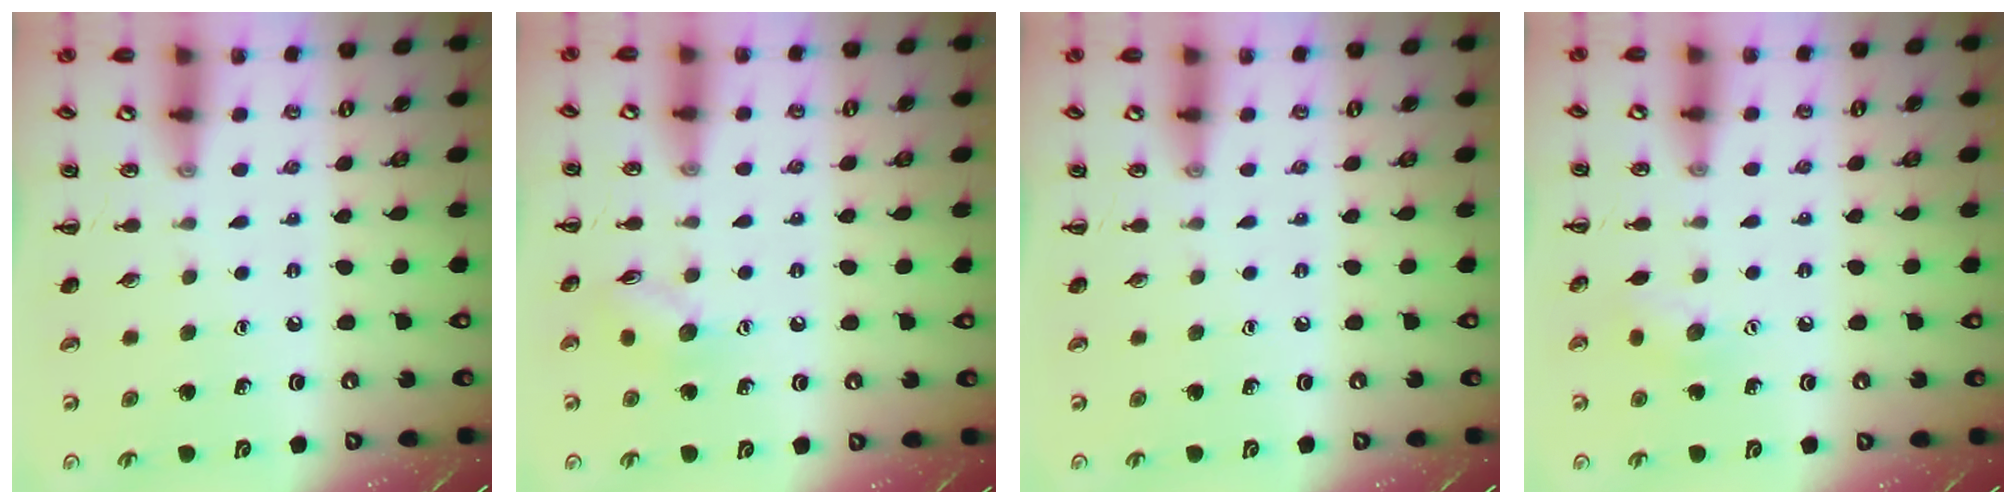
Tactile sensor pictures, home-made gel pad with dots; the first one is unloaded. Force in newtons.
{"total": 7.3, "press": 7.3, "slide": 0.9}
{"total": 0.0}
{"total": 6.9, "press": 6.8, "slide": 1.4}